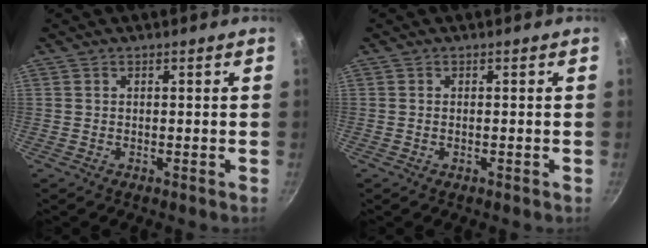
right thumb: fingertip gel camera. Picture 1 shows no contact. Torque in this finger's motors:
{"motor_torque": [-0.31, -0.10, -0.31, 0.16, 0.03]}